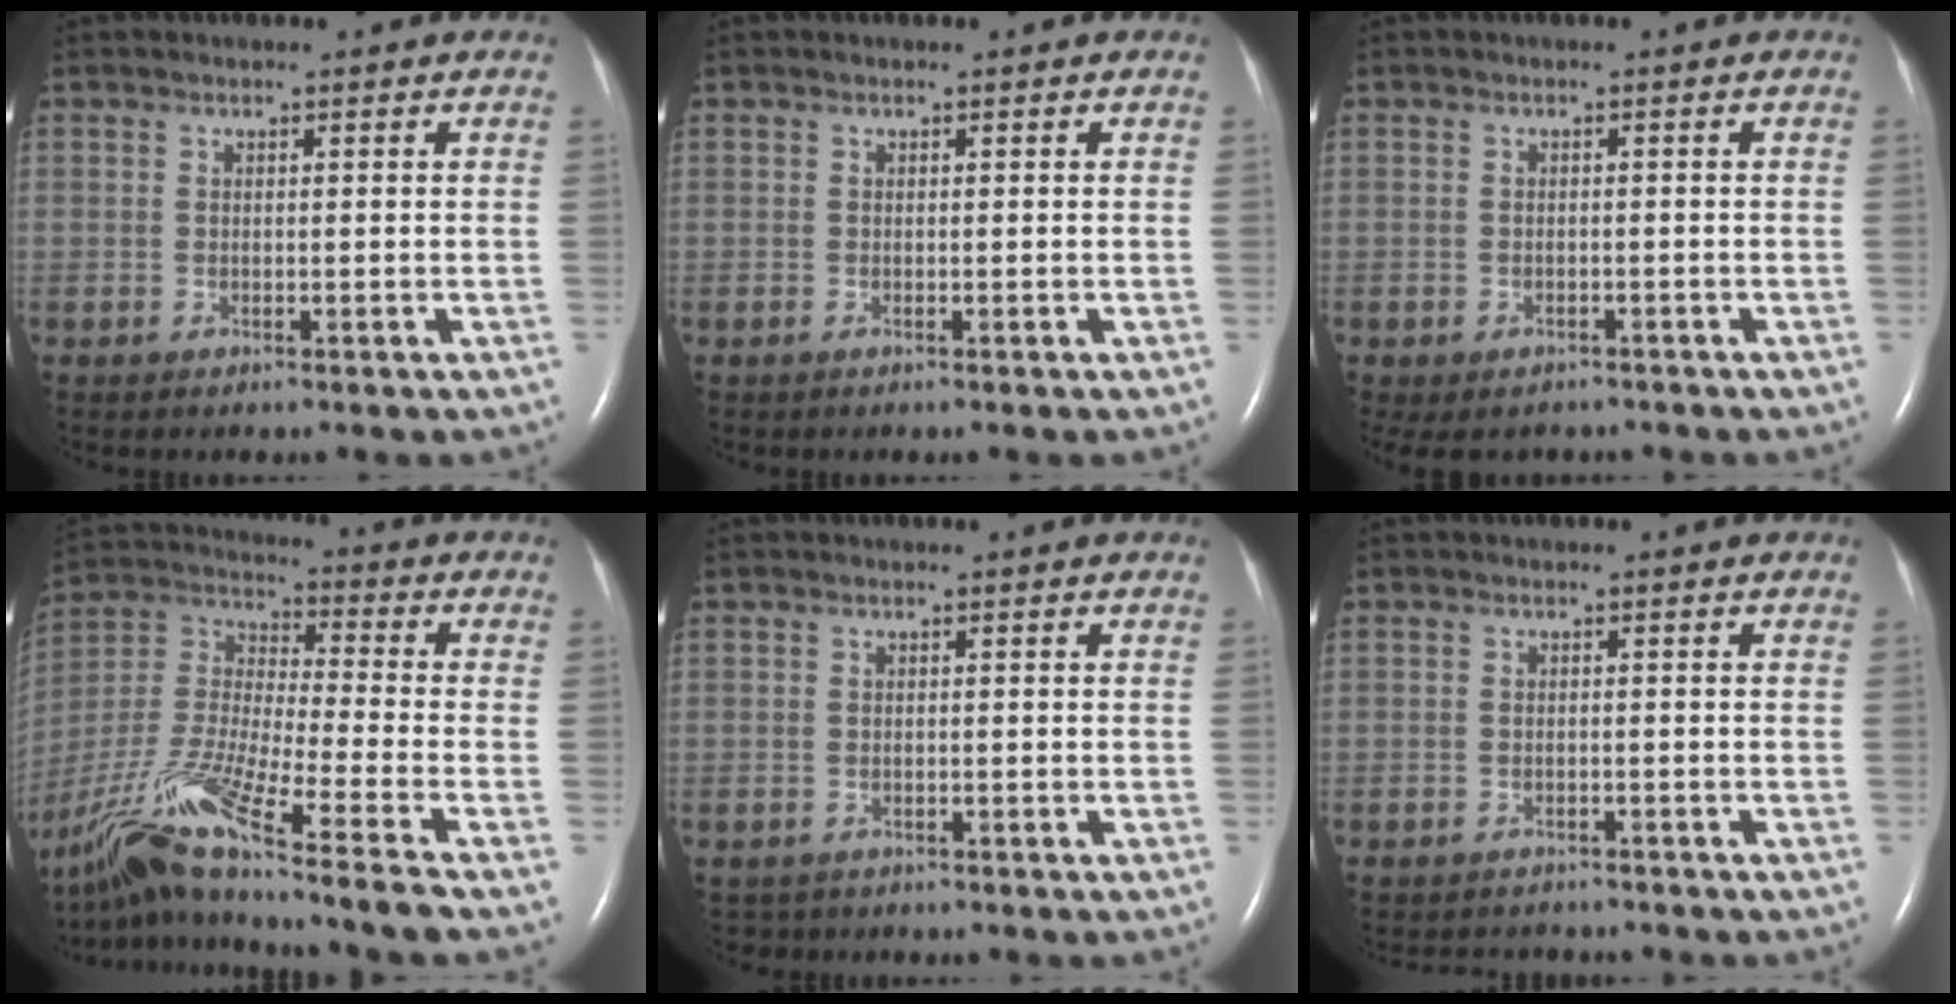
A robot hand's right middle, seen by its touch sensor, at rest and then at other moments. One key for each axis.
{"total": 0.0}
{"total": 5.5, "fx": -4.4, "fy": 3.0, "fz": 1.4, "tx": -0.019, "ty": 0.001, "tz": -0.055}
{"total": 22.6, "fx": -17.0, "fy": -0.9, "fz": 14.8, "tx": -0.324, "ty": -0.044, "tz": -0.318}
{"total": 1.7, "fx": -1.4, "fy": 0.9, "fz": -0.2, "tx": -0.005, "ty": -0.001, "tz": -0.023}
{"total": 4.3, "fx": -4.1, "fy": 1.3, "fz": 0.3, "tx": -0.005, "ty": -0.004, "tz": -0.056}